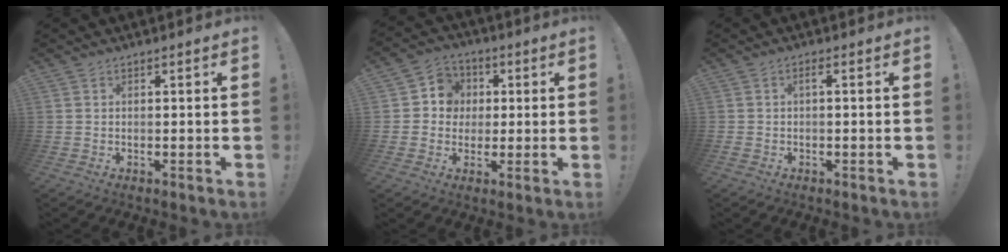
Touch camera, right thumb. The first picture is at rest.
{"total": 8.2, "force": [0.4, 7.9, 2.1], "torque": [-0.022, 0.006, 0.013]}
{"total": 1.6, "force": [-0.3, 0.3, 1.5], "torque": [-0.034, 0.005, -0.004]}